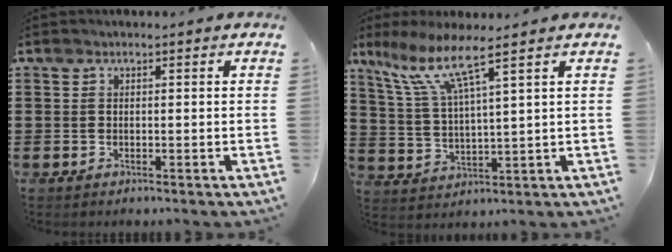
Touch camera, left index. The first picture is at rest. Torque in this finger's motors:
{"motor_torque": [1.03, 0.63, 0.73, 0.19]}